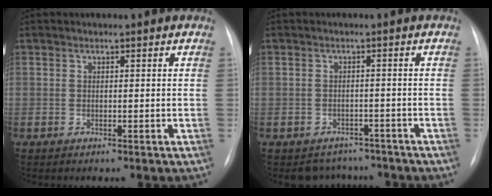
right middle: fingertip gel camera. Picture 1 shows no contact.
{"total": 4.5, "force": [-3.9, 2.3, -0.4], "torque": [0.011, 0.017, -0.051]}